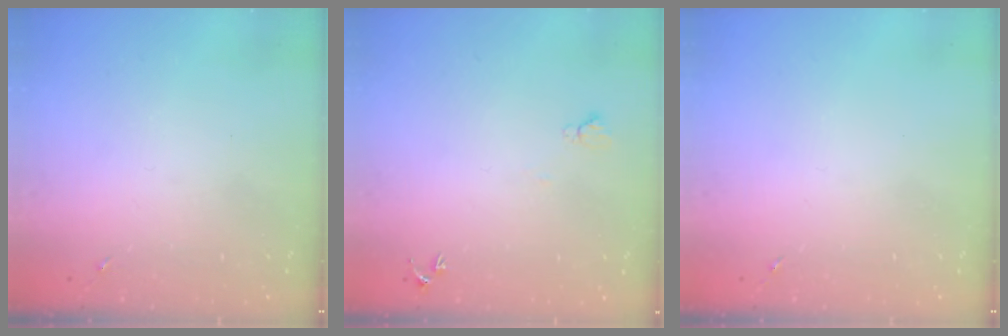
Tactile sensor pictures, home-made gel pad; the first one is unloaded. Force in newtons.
{"total": 4.8, "press": 4.8, "slide": 0.6}
{"total": 0.0}